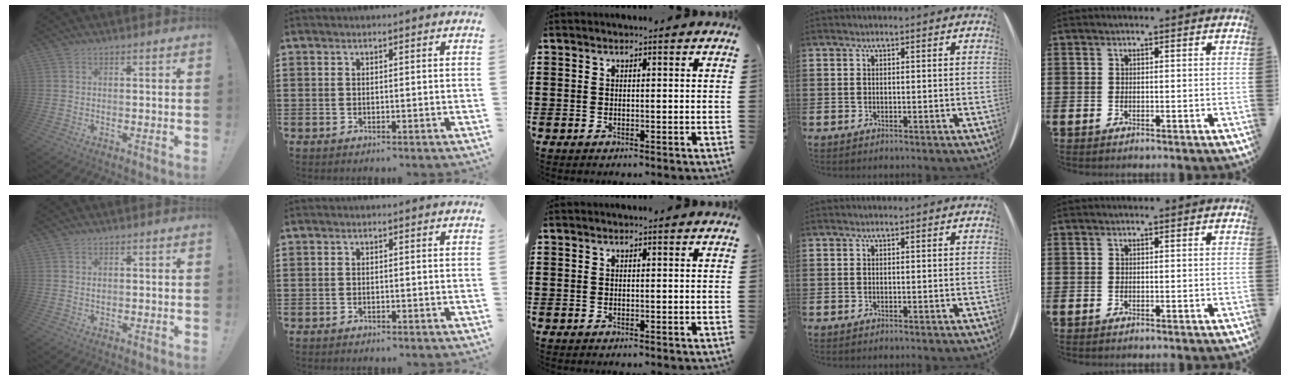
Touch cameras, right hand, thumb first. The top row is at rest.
{"thumb": {"total": 0.7, "force": [0.4, 0.6, 0.2], "torque": [0.004, -0.001, 0.005]}, "index": {"total": 0.7, "force": [-0.6, 0.3, 0.1], "torque": [-0.004, -0.001, -0.012]}}